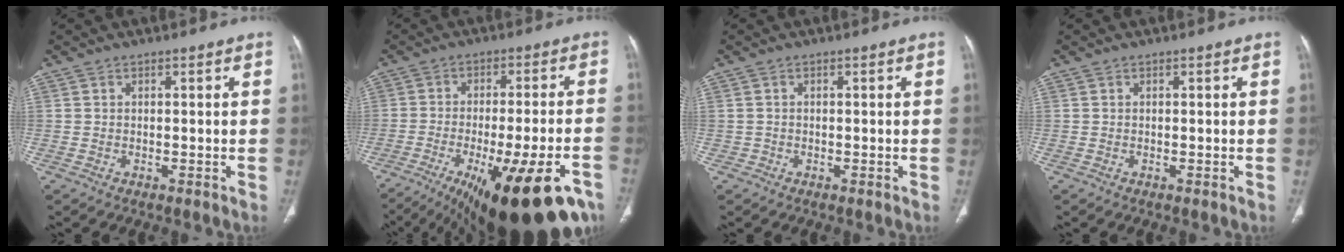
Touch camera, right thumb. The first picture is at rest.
{"total": 25.5, "force": [-14.6, 7.2, 19.7], "torque": [-0.246, 0.025, -0.206]}
{"total": 0.6, "force": [-0.3, 0.5, -0.2], "torque": [0.006, 0.006, -0.007]}
{"total": 0.0}